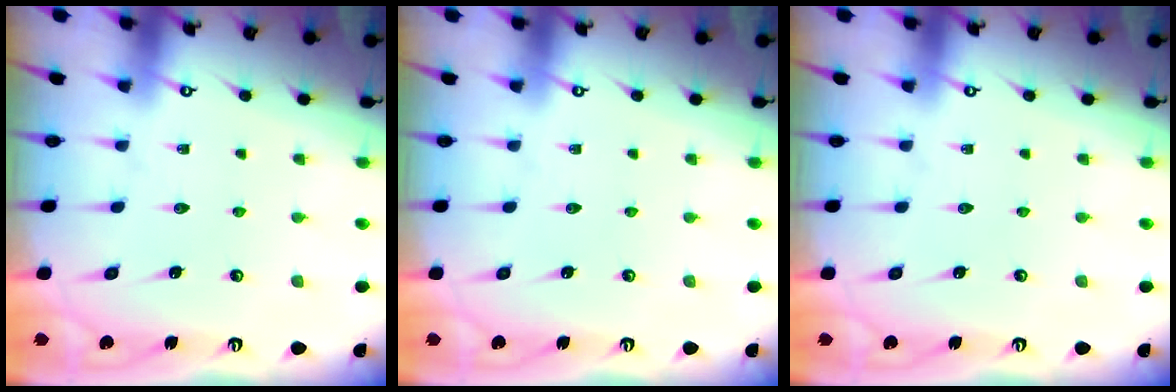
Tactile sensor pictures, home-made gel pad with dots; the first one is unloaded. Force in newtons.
{"total": 0.0}
{"total": 0.0}